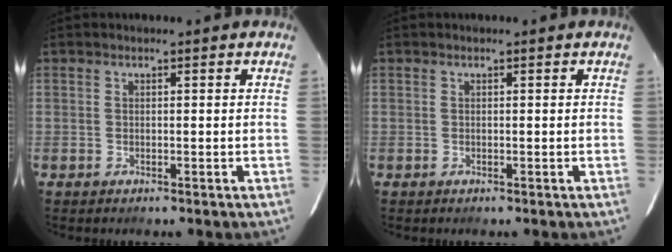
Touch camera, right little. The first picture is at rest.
{"total": 0.0}